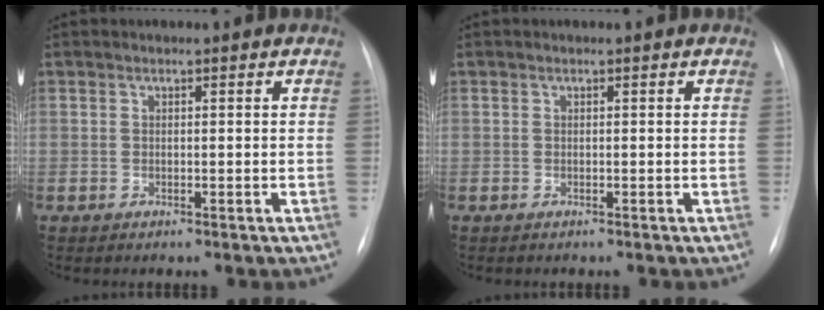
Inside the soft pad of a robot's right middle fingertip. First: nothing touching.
{"total": 0.0}